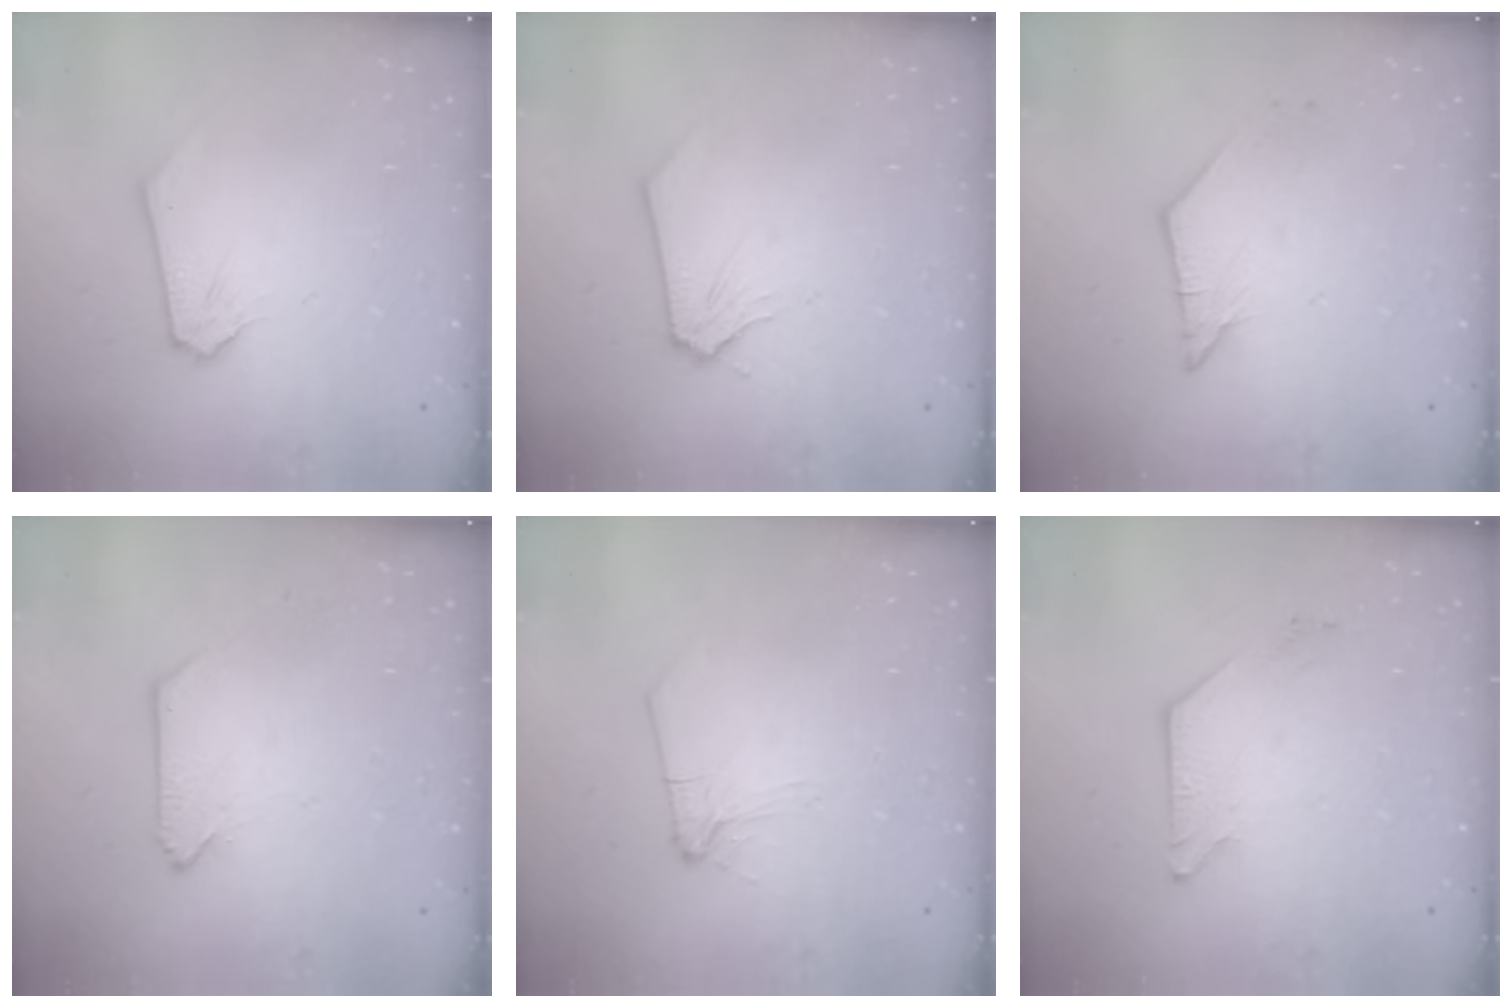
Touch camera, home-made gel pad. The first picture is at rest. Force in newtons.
{"total": 0.0}
{"total": 2.7, "press": 2.7, "slide": 0.2}
{"total": 0.0}
{"total": 2.9, "press": 2.9, "slide": 0.4}
{"total": 3.8, "press": 3.8, "slide": 0.6}